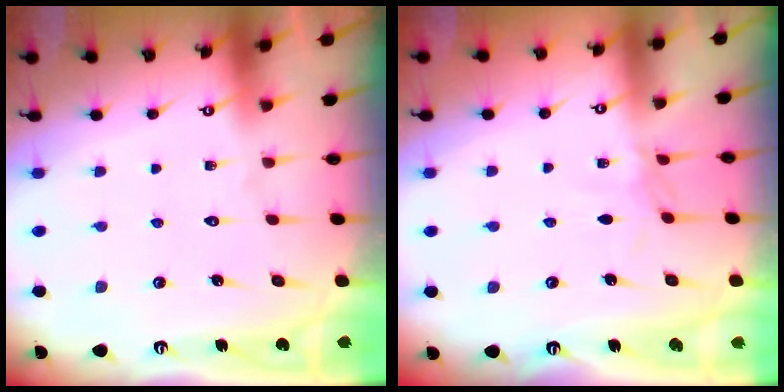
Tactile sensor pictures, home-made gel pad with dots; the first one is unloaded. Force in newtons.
{"total": 2.6, "press": 2.5, "slide": 0.5}